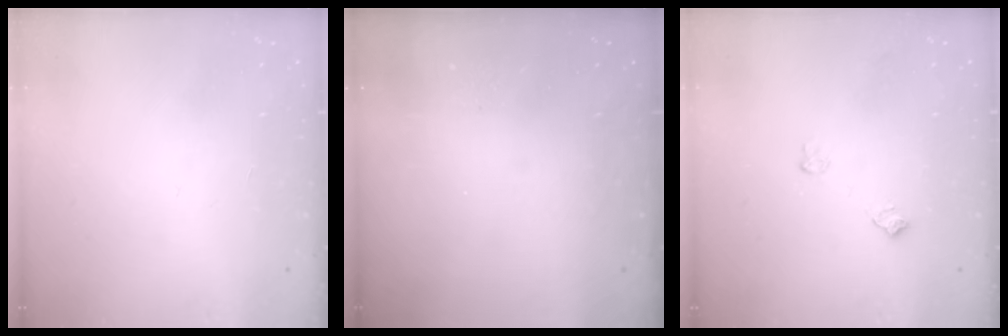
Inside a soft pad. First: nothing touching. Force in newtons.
{"total": 0.0}
{"total": 4.3, "press": 4.2, "slide": 0.7}